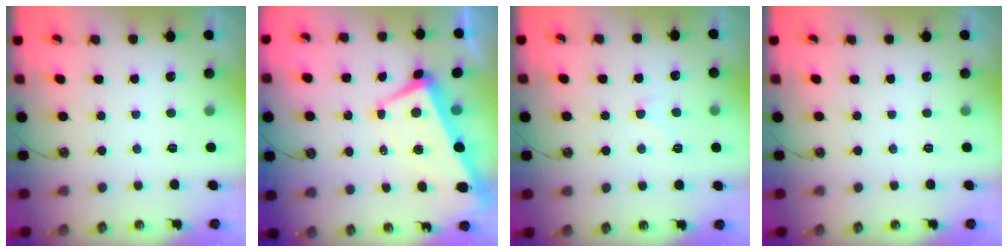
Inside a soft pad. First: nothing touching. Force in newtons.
{"total": 1.9, "press": 1.5, "slide": 1.2}
{"total": 2.5, "press": 2.5, "slide": 0.4}
{"total": 0.0}